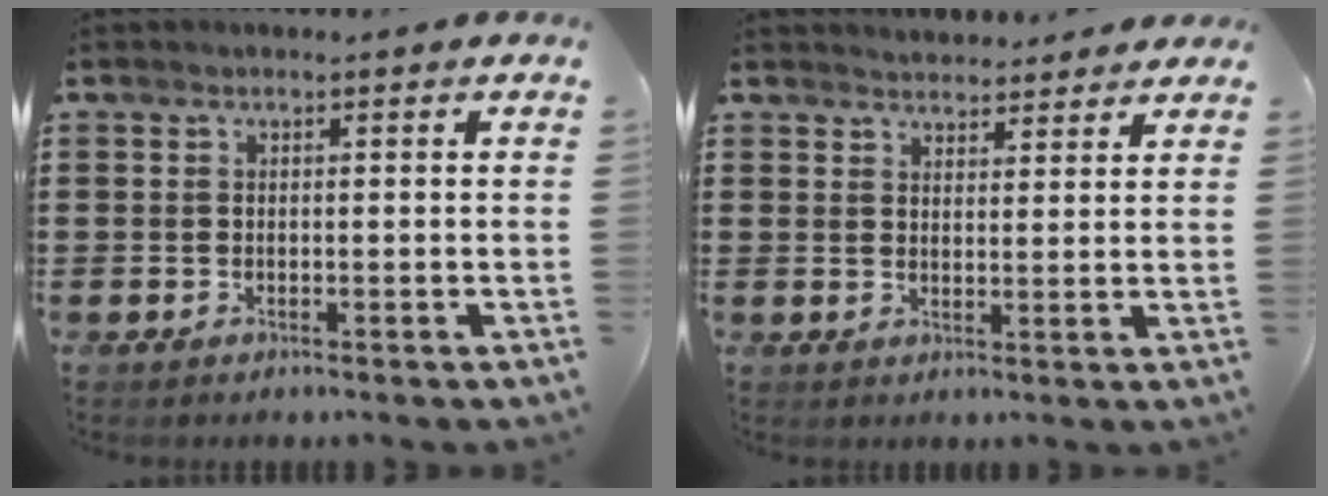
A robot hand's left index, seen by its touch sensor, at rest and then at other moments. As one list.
[{"total": 2.6, "force": [2.6, 0.4, -0.2], "torque": [-0.005, -0.007, 0.049]}]